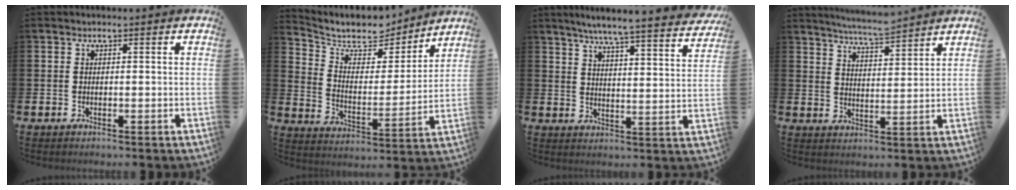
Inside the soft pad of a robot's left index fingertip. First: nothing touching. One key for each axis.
{"total": 8.4, "fx": 7.6, "fy": 3.1, "fz": 1.8, "tx": -0.076, "ty": -0.057, "tz": 0.132}
{"total": 6.3, "fx": 5.8, "fy": -0.3, "fz": 2.4, "tx": -0.054, "ty": -0.047, "tz": 0.094}
{"total": 5.8, "fx": 5.7, "fy": -0.1, "fz": 1.1, "tx": -0.033, "ty": -0.032, "tz": 0.100}